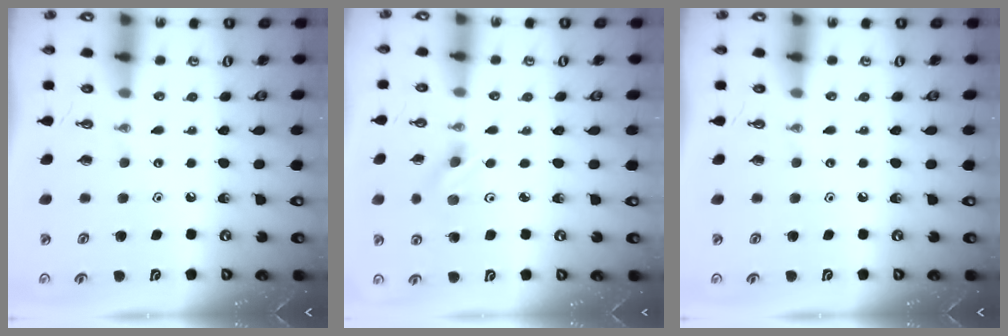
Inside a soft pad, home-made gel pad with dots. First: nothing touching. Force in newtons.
{"total": 2.2, "press": 2.1, "slide": 0.6}
{"total": 0.0}